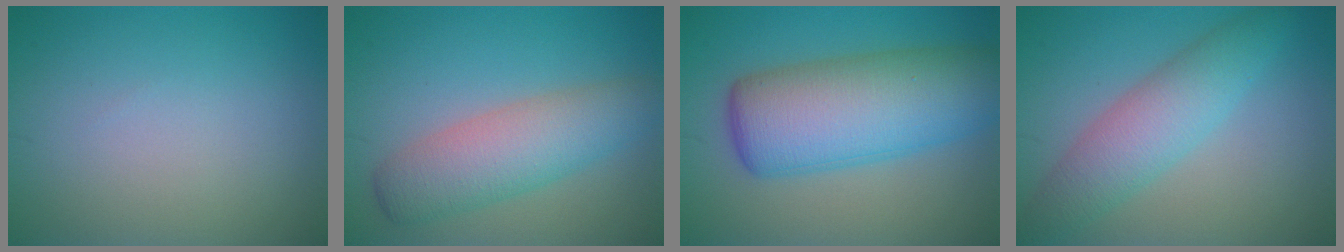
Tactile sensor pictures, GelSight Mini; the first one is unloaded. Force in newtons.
{"total": 5.5, "press": 5.5, "slide": 0.1}
{"total": 10.3, "press": 10.3, "slide": 0.4}
{"total": 5.0, "press": 5.0, "slide": 0.0}